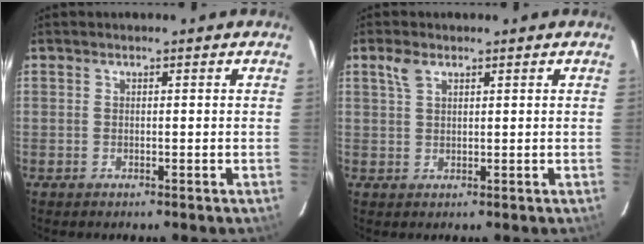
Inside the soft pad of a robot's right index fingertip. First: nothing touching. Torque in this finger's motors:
{"motor_torque": [0.05, 0.02, 0.04, 0.02]}